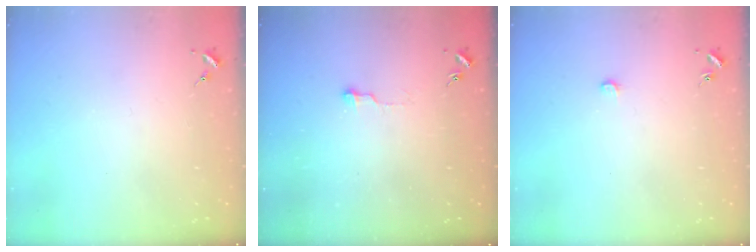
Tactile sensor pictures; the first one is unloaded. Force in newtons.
{"total": 3.8, "press": 3.8, "slide": 0.4}
{"total": 4.0, "press": 4.0, "slide": 0.4}